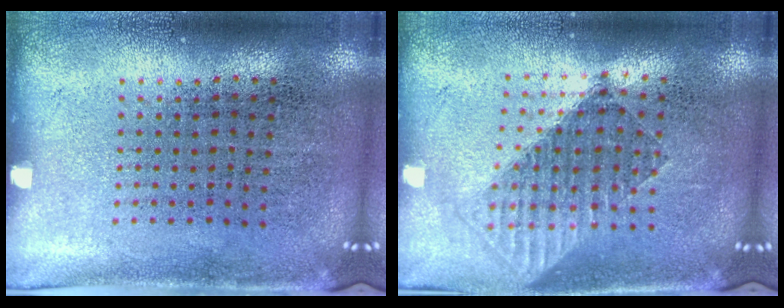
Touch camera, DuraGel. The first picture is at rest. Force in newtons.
{"total": 1.5, "press": 1.2, "slide": 0.8}